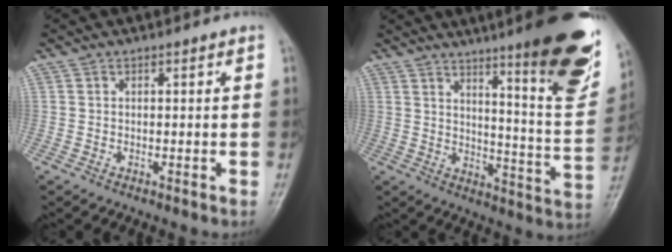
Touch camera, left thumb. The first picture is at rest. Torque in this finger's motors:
{"motor_torque": [3.93, 1.08, 1.47, -1.31, 0.17]}